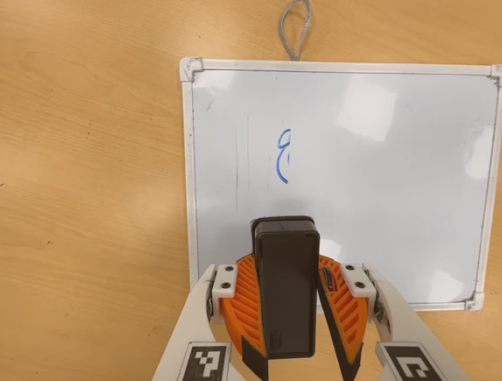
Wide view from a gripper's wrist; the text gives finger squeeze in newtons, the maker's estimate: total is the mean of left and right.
{"total": 8.8, "left": 9.1, "right": 8.5}